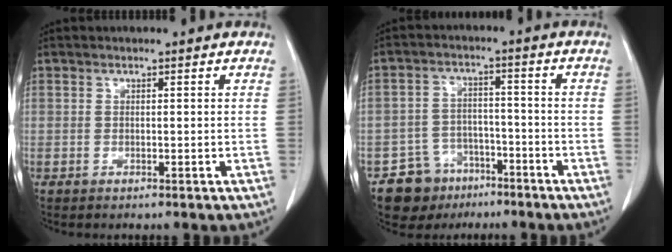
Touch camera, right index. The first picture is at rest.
{"total": 7.6, "force": [-5.1, 5.6, 0.7], "torque": [-0.009, 0.018, -0.078]}